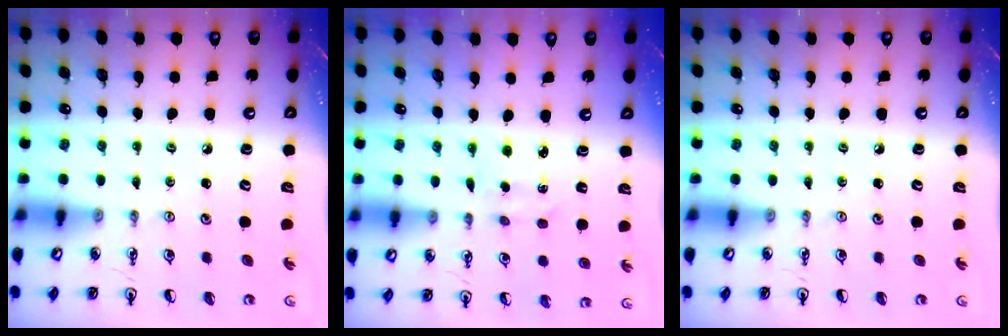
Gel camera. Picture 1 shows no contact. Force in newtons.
{"total": 2.1, "press": 2.0, "slide": 0.6}
{"total": 0.0}